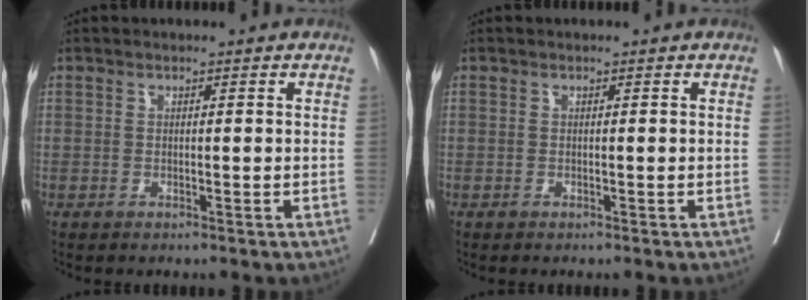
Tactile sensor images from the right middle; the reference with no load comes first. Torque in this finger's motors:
{"motor_torque": [-0.37, 0.01, -0.05, -0.01]}